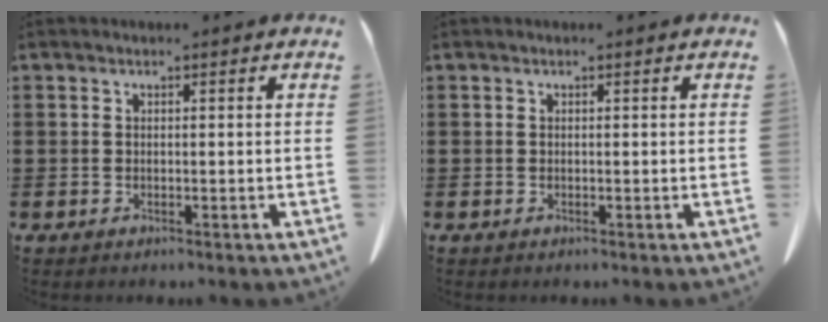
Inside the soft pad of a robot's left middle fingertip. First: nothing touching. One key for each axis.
{"total": 0.0}